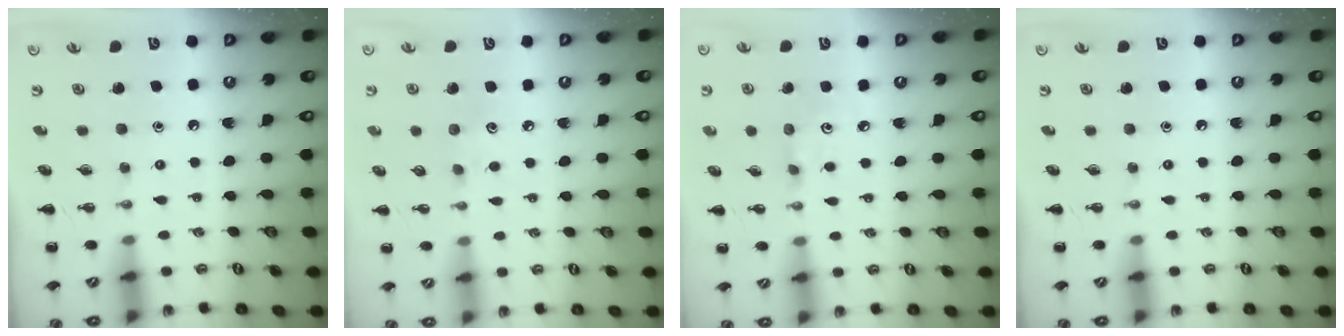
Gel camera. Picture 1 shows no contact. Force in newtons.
{"total": 3.7, "press": 3.5, "slide": 0.9}
{"total": 3.4, "press": 3.3, "slide": 1.0}
{"total": 0.0}